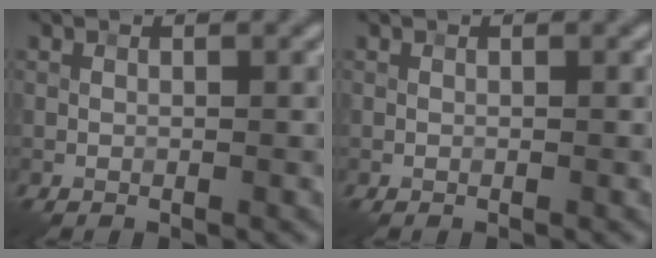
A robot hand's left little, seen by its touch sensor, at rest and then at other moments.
{"total": 0.0}